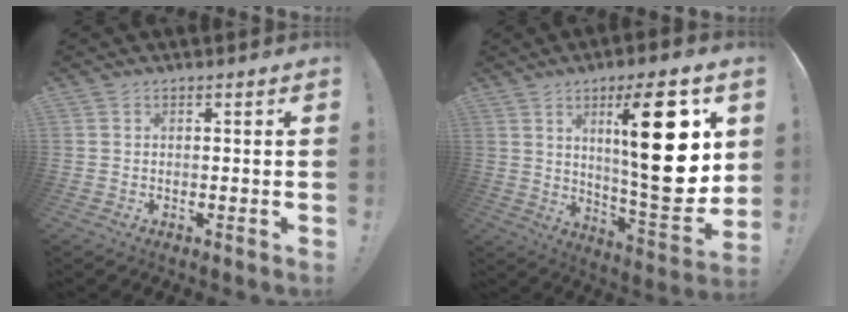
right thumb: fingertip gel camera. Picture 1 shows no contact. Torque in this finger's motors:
{"motor_torque": [-0.37, 1.77, 1.47, 1.29, 0.17]}